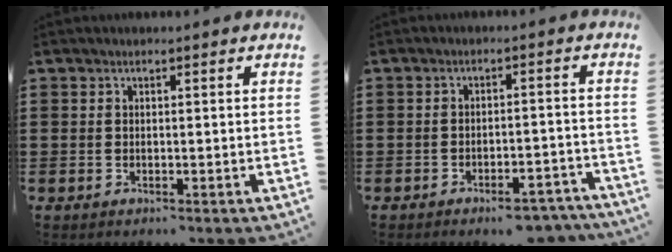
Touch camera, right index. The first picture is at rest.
{"total": 4.3, "force": [-4.0, 0.5, 1.5], "torque": [-0.022, 0.000, -0.077]}